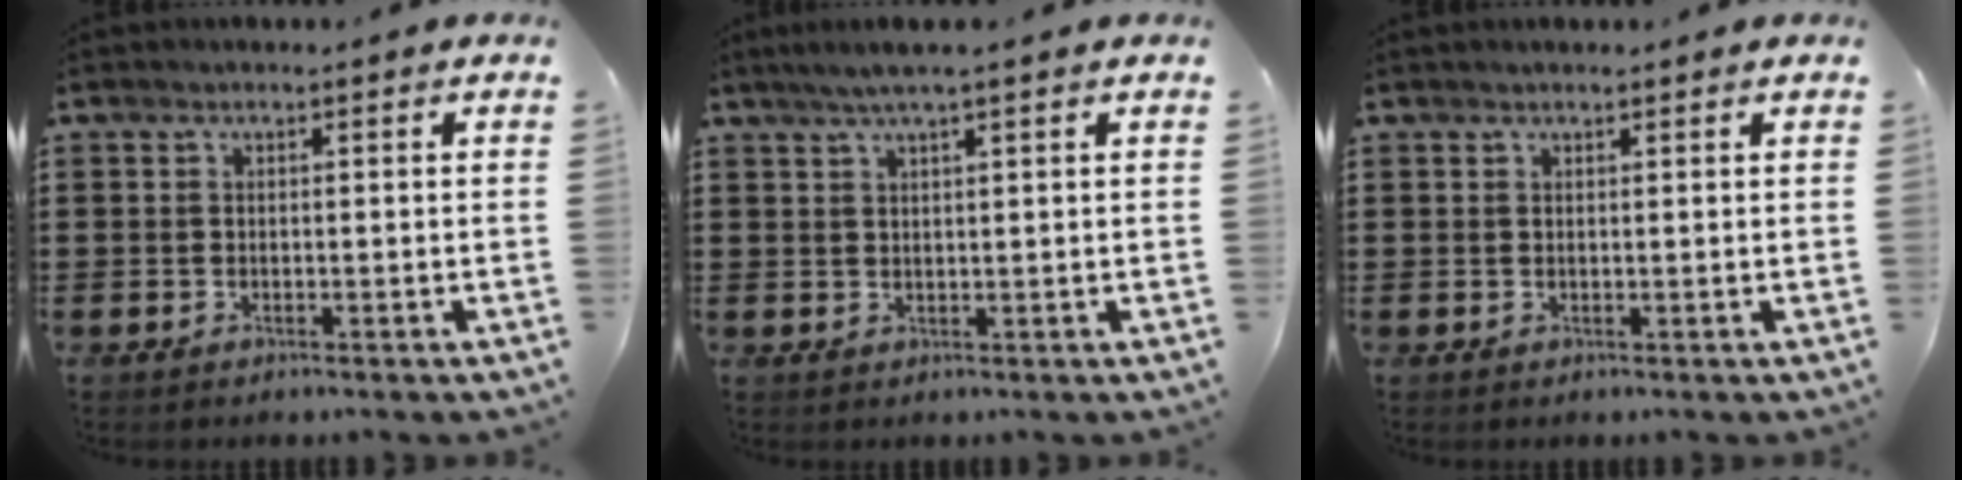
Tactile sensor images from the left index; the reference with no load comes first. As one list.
[{"total": 2.8, "force": [1.8, -0.2, 2.1], "torque": [-0.042, 0.002, 0.033]}, {"total": 0.7, "force": [0.6, 0.0, 0.3], "torque": [-0.006, -0.001, 0.012]}]